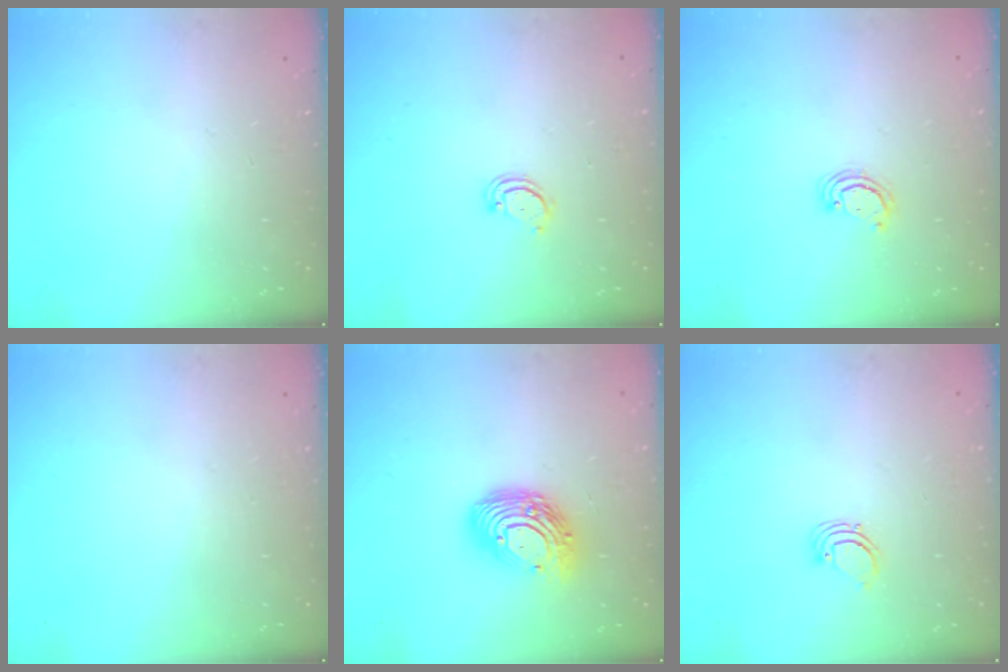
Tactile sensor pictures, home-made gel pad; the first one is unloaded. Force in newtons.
{"total": 2.9, "press": 2.9, "slide": 0.2}
{"total": 2.9, "press": 2.8, "slide": 0.3}
{"total": 0.0}
{"total": 15.3, "press": 15.3, "slide": 1.2}
{"total": 2.2, "press": 2.2, "slide": 0.2}